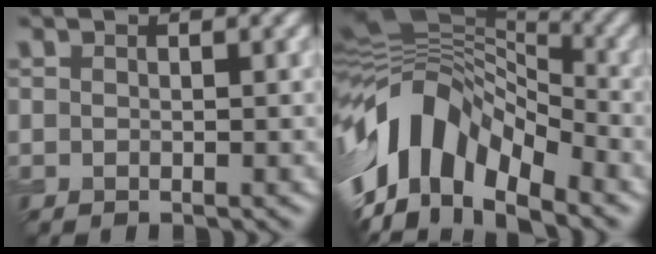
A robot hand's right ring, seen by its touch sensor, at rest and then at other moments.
{"total": 13.0, "force": [-4.4, 7.6, 9.7], "torque": [-0.175, 0.022, -0.095]}